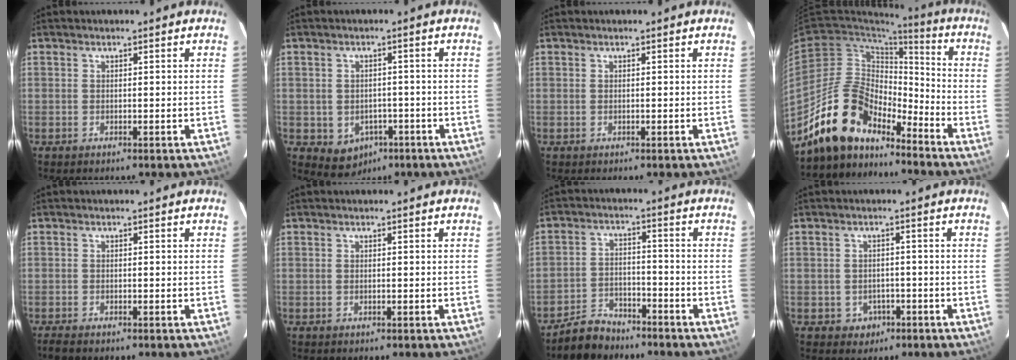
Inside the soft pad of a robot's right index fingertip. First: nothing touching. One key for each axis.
{"total": 6.3, "fx": -2.7, "fy": 5.3, "fz": 1.9, "tx": -0.044, "ty": 0.012, "tz": -0.018}
{"total": 0.0}
{"total": 14.9, "fx": -12.5, "fy": 6.0, "fz": 5.5, "tx": -0.112, "ty": 0.024, "tz": -0.229}
{"total": 2.0, "fx": -1.8, "fy": 0.3, "fz": 1.0, "tx": -0.026, "ty": -0.009, "tz": -0.031}
{"total": 0.0}
{"total": 6.9, "fx": -5.9, "fy": 3.4, "fz": 1.3, "tx": -0.049, "ty": 0.014, "tz": -0.096}
{"total": 3.6, "fx": -1.5, "fy": 3.2, "fz": 0.5, "tx": -0.018, "ty": 0.010, "tz": -0.013}